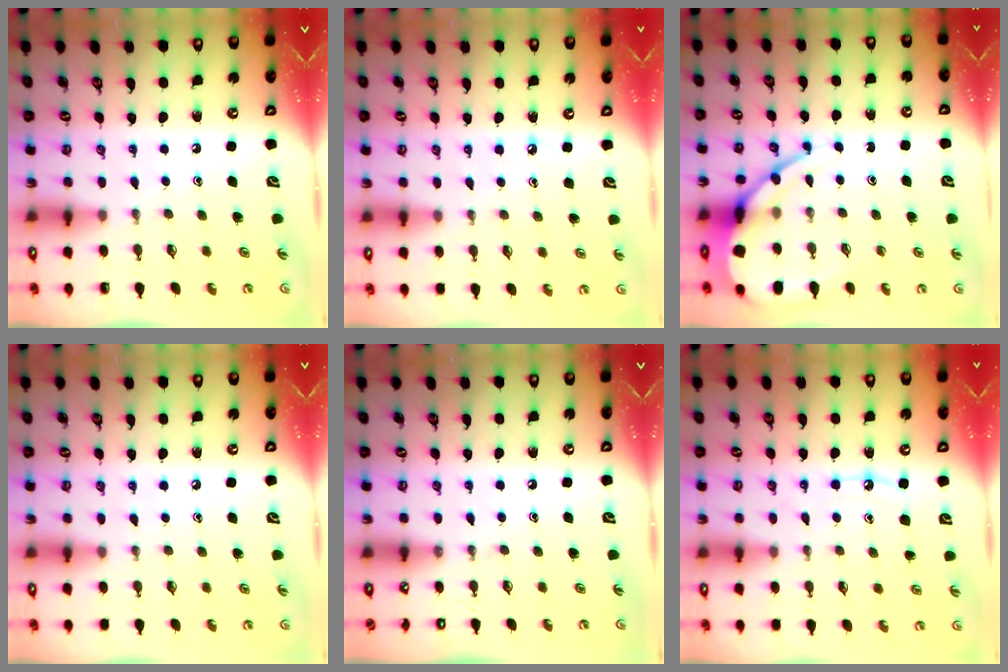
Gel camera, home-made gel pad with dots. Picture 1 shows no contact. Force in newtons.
{"total": 4.0, "press": 3.9, "slide": 0.6}
{"total": 12.2, "press": 12.1, "slide": 1.5}
{"total": 2.9, "press": 2.9, "slide": 0.4}
{"total": 0.0}
{"total": 7.6, "press": 7.6, "slide": 0.6}